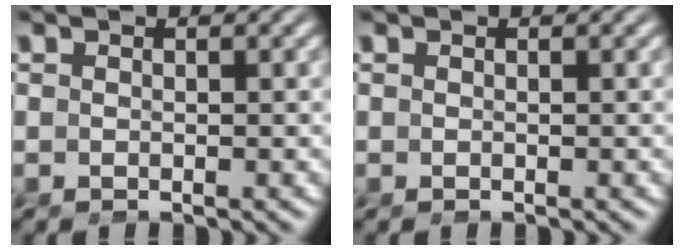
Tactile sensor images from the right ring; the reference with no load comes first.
{"total": 0.0}